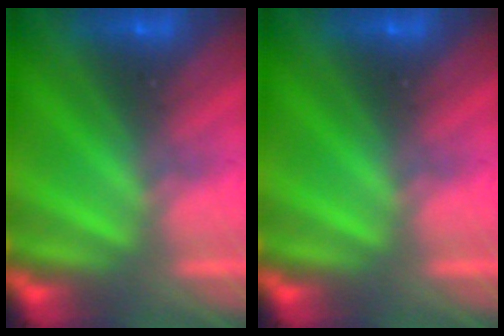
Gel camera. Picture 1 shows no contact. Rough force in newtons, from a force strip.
{"total": 0.0}